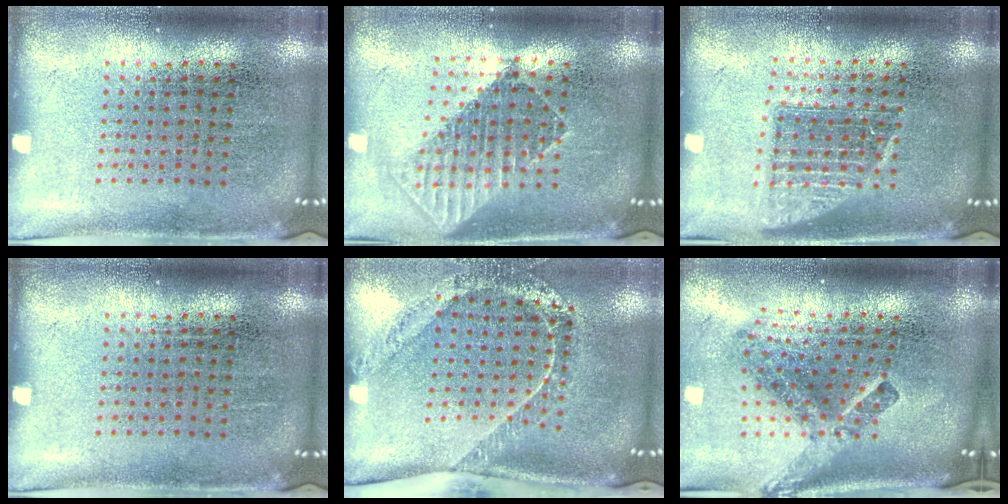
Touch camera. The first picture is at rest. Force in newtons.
{"total": 1.7, "press": 1.4, "slide": 1.1}
{"total": 1.4, "press": 1.1, "slide": 0.8}
{"total": 0.0}
{"total": 1.7, "press": 1.5, "slide": 0.8}
{"total": 2.9, "press": 1.8, "slide": 2.3}